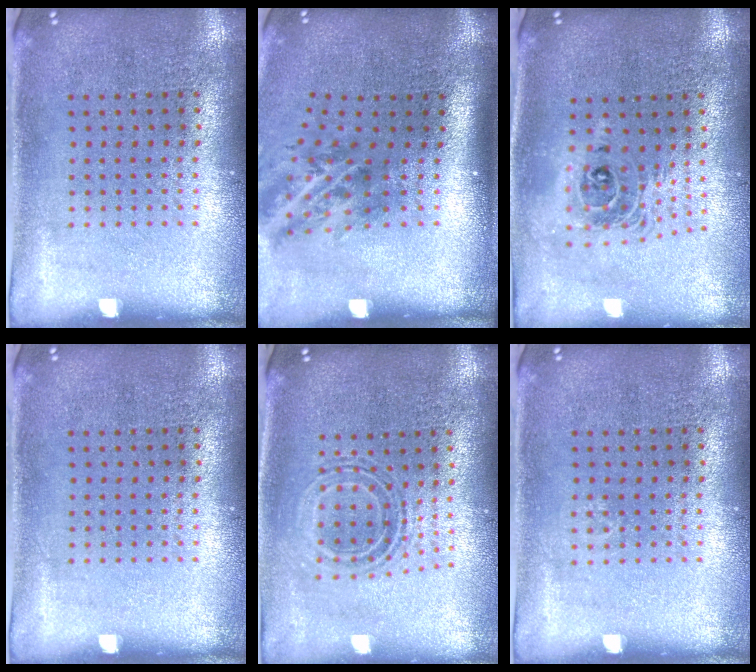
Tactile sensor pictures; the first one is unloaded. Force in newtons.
{"total": 1.9, "press": 1.2, "slide": 1.4}
{"total": 2.0, "press": 1.5, "slide": 1.3}
{"total": 0.0}
{"total": 0.7, "press": 0.6, "slide": 0.3}
{"total": 0.5, "press": 0.5, "slide": 0.2}